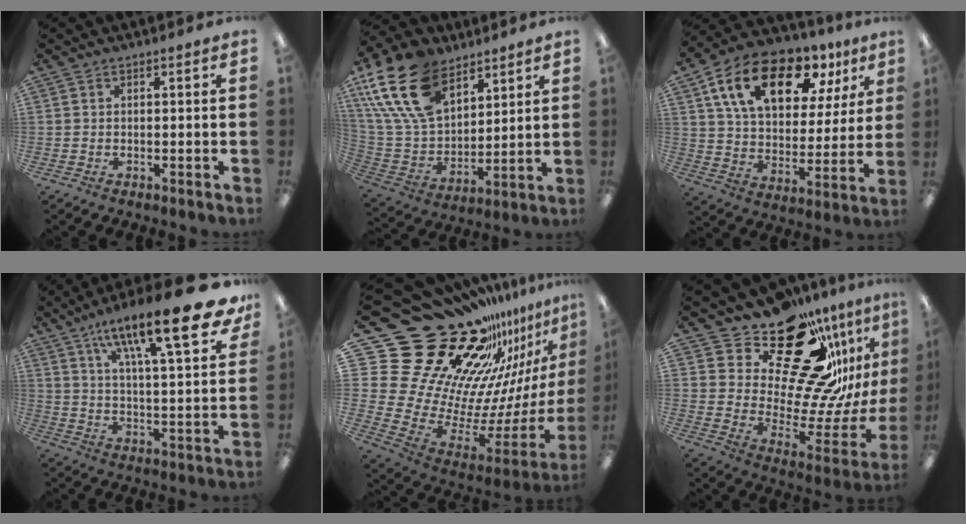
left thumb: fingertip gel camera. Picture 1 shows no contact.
{"total": 22.4, "force": [12.4, 13.8, 12.5], "torque": [-0.294, -0.055, 0.227]}
{"total": 19.5, "force": [11.4, 10.3, 12.0], "torque": [-0.210, -0.040, 0.198]}
{"total": 21.8, "force": [14.3, 4.9, 15.7], "torque": [-0.244, -0.087, 0.222]}
{"total": 30.1, "force": [20.6, 16.9, 14.0], "torque": [-0.173, -0.224, 0.439]}
{"total": 25.2, "force": [18.4, 11.2, 13.1], "torque": [-0.184, -0.136, 0.321]}